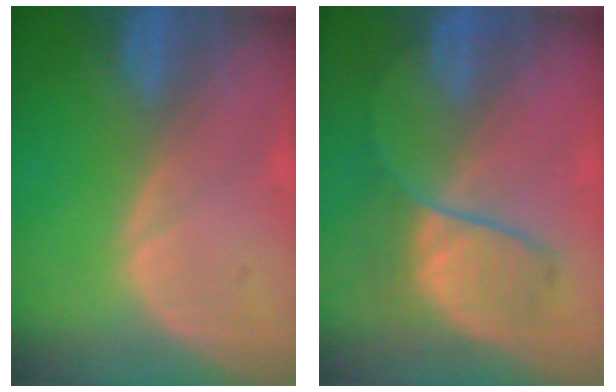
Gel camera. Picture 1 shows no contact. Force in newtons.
{"total": 6.6, "press": 6.5, "slide": 1.3}